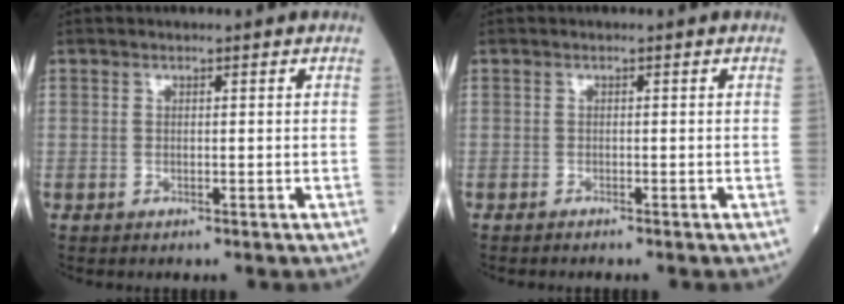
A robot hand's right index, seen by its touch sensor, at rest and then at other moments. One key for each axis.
{"total": 0.6, "fx": -0.6, "fy": 0.0, "fz": 0.1, "tx": -0.007, "ty": -0.001, "tz": -0.011}